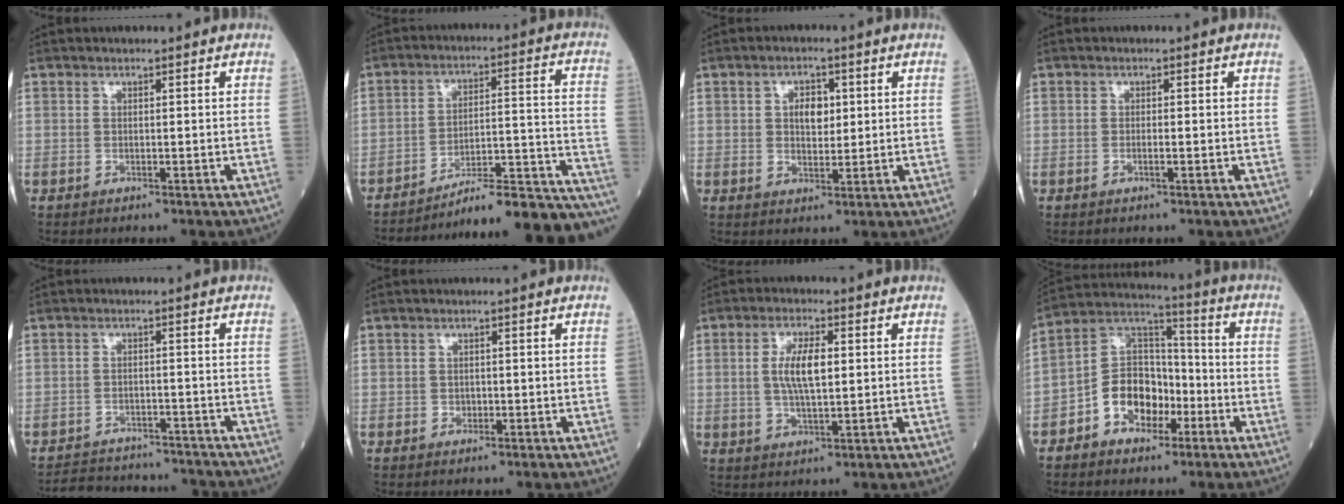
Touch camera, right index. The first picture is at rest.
{"total": 21.2, "force": [-19.6, 0.3, 8.0], "torque": [-0.042, 0.030, -0.271]}
{"total": 4.2, "force": [1.0, 2.4, 3.2], "torque": [-0.052, 0.003, 0.018]}
{"total": 0.9, "force": [-0.4, 0.0, 0.8], "torque": [-0.017, 0.001, -0.008]}
{"total": 11.4, "force": [-10.8, 2.7, 2.1], "torque": [-0.039, 0.013, -0.143]}
{"total": 0.8, "force": [-0.2, 0.7, 0.3], "torque": [-0.001, 0.003, -0.003]}
{"total": 6.4, "force": [0.8, 1.7, 6.1], "torque": [-0.122, 0.005, 0.018]}
{"total": 10.4, "force": [-4.2, 7.1, 6.2], "torque": [-0.131, 0.034, -0.076]}